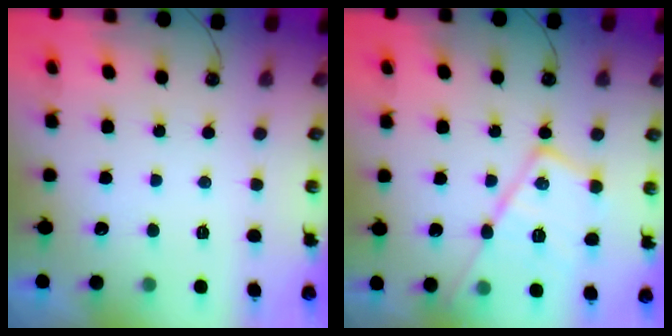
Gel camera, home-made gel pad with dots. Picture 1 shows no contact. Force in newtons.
{"total": 18.7, "press": 18.6, "slide": 1.6}